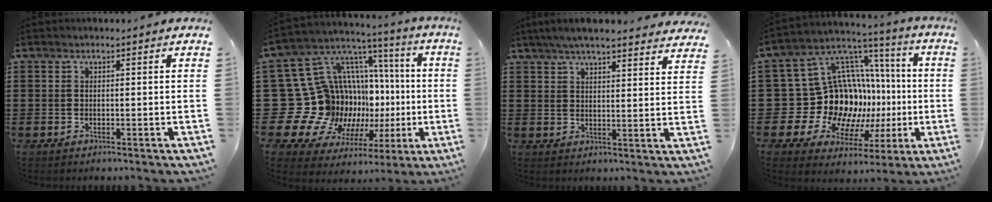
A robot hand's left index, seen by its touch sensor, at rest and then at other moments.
{"total": 20.1, "force": [-1.9, 17.5, 9.6], "torque": [-0.207, -0.051, 0.025]}
{"total": 5.3, "force": [4.8, 0.2, 2.2], "torque": [-0.056, -0.013, 0.088]}
{"total": 16.8, "force": [-1.3, 15.0, 7.4], "torque": [-0.171, -0.041, 0.015]}